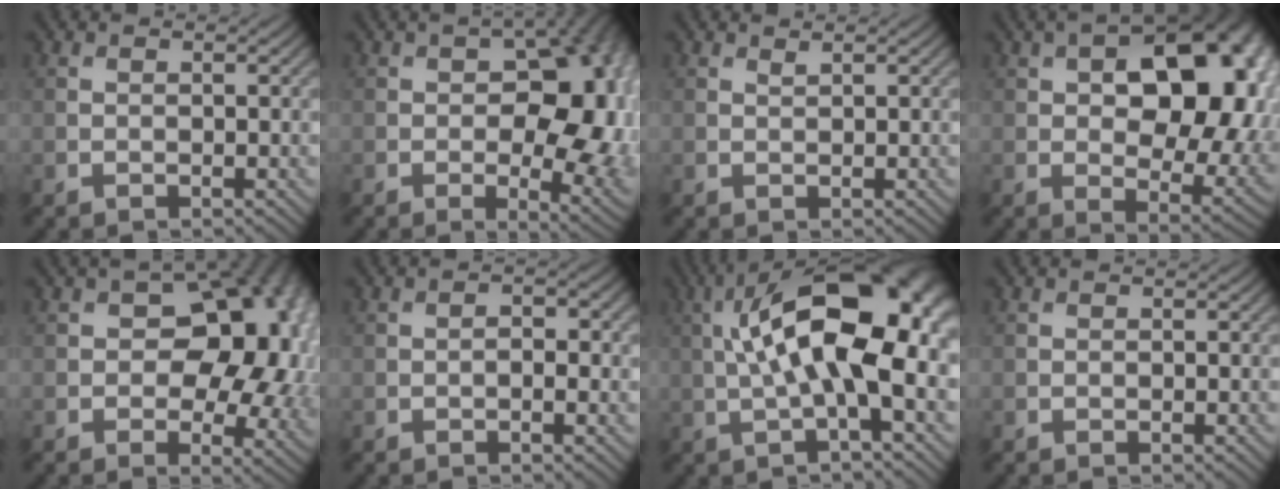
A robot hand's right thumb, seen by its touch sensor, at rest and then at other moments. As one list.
[{"total": 16.5, "force": [0.6, 9.4, 13.6], "torque": [-0.148, -0.012, 0.036]}, {"total": 0.6, "force": [0.6, 0.0, 0.1], "torque": [-0.001, -0.002, 0.012]}, {"total": 18.3, "force": [4.3, 10.9, 14.1], "torque": [-0.176, 0.007, 0.075]}, {"total": 16.0, "force": [1.7, 10.3, 12.2], "torque": [-0.122, -0.010, 0.040]}, {"total": 1.6, "force": [-0.3, 0.5, 1.5], "torque": [-0.025, -0.002, -0.001]}, {"total": 15.6, "force": [1.4, 6.0, 14.3], "torque": [-0.235, 0.020, 0.018]}, {"total": 0.0}]